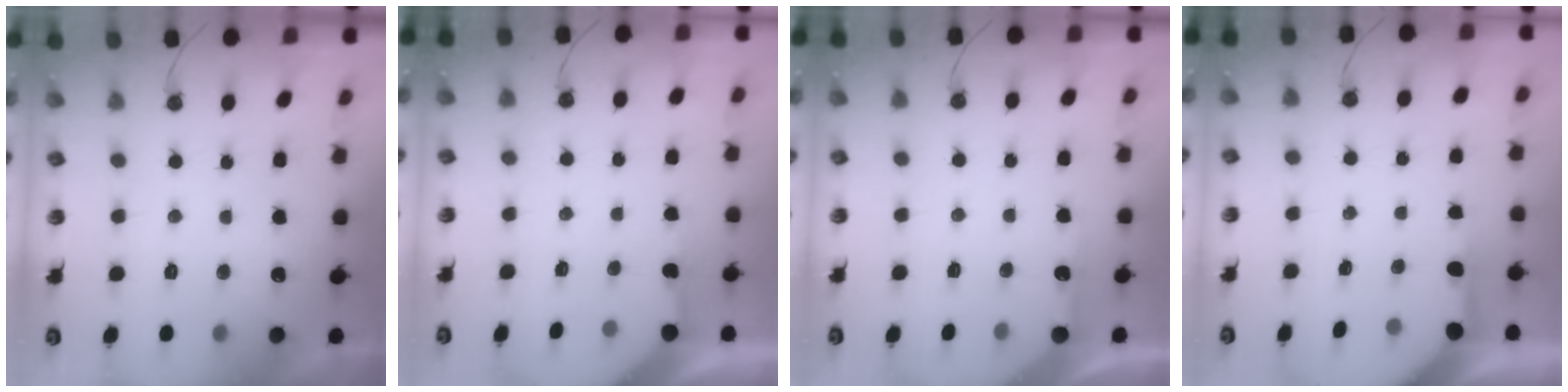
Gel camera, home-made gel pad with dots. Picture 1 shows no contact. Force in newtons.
{"total": 2.8, "press": 2.8, "slide": 0.4}
{"total": 4.5, "press": 4.5, "slide": 0.3}
{"total": 3.9, "press": 3.9, "slide": 0.5}